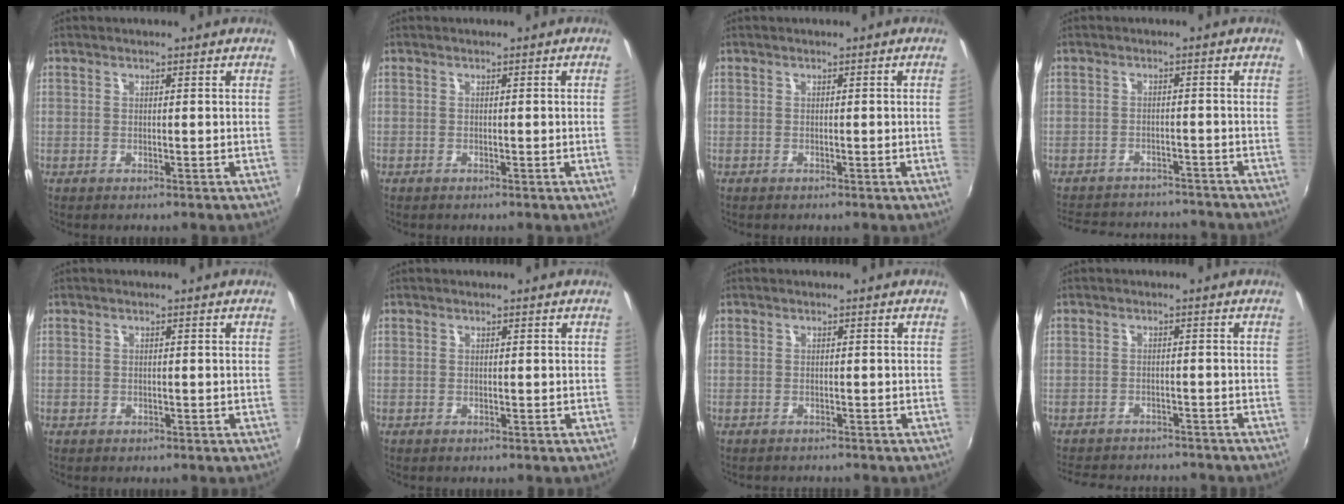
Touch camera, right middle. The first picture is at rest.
{"total": 1.2, "force": [0.1, -0.8, 0.9], "torque": [-0.006, -0.010, 0.002]}
{"total": 1.2, "force": [0.1, -0.8, 0.9], "torque": [-0.007, -0.010, 0.002]}
{"total": 13.6, "force": [-11.7, 5.7, 4.1], "torque": [-0.106, 0.033, -0.157]}
{"total": 0.8, "force": [-0.4, 0.7, 0.1], "torque": [-0.002, -0.003, -0.006]}
{"total": 0.0}
{"total": 1.6, "force": [-1.5, 0.3, 0.3], "torque": [-0.010, -0.007, -0.021]}
{"total": 9.7, "force": [-8.3, 4.1, 2.9], "torque": [-0.076, 0.008, -0.118]}